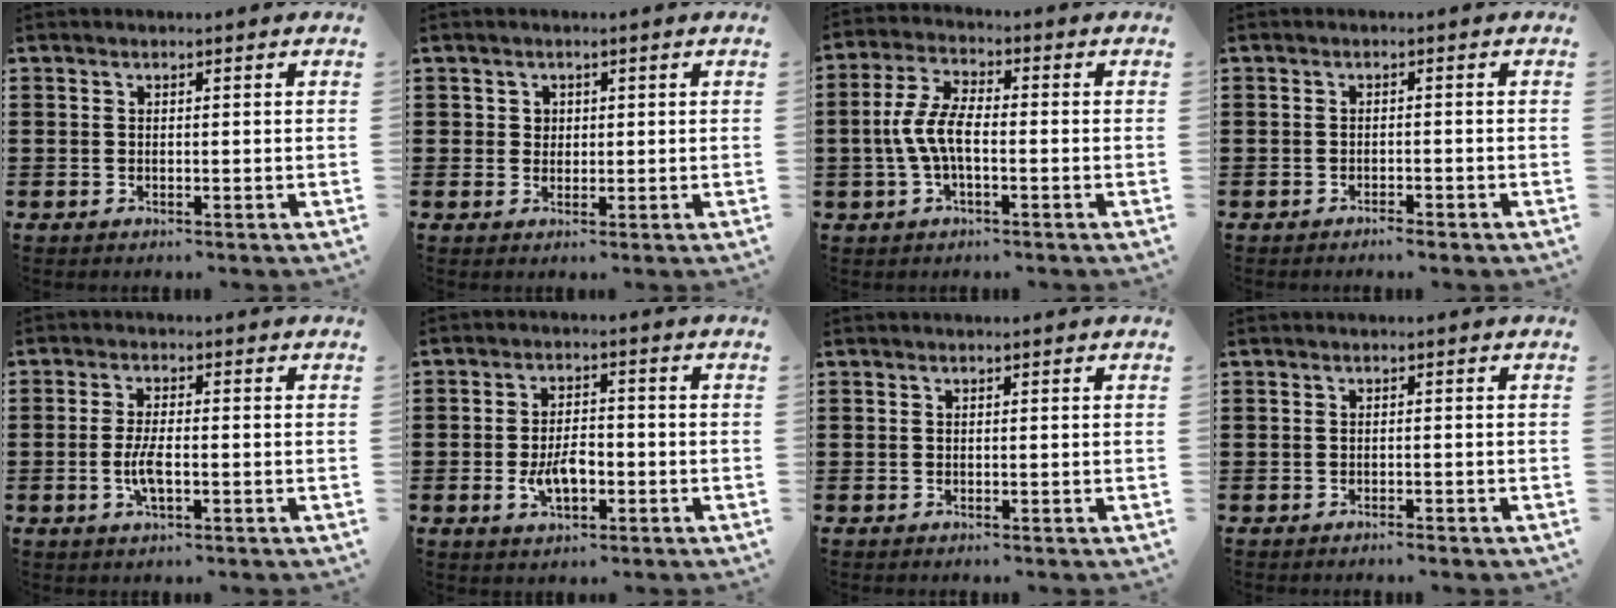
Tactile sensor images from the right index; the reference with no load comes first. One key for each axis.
{"total": 1.4, "fx": 0.3, "fy": 1.3, "fz": 0.3, "tx": -0.010, "ty": 0.006, "tz": 0.006}
{"total": 6.2, "fx": -1.4, "fy": 2.4, "fz": 5.6, "tx": -0.134, "ty": -0.006, "tz": -0.035}
{"total": 1.3, "fx": -1.2, "fy": 0.0, "fz": 0.3, "tx": -0.009, "ty": -0.002, "tz": -0.023}
{"total": 4.2, "fx": -1.1, "fy": 1.3, "fz": 3.8, "tx": -0.081, "ty": -0.001, "tz": -0.023}
{"total": 5.3, "fx": -1.6, "fy": 2.6, "fz": 4.3, "tx": -0.087, "ty": 0.002, "tz": -0.029}
{"total": 0.0}
{"total": 0.8, "fx": -0.8, "fy": -0.1, "fz": 0.1, "tx": -0.004, "ty": -0.003, "tz": -0.016}